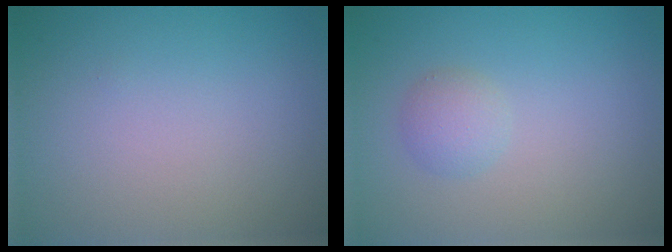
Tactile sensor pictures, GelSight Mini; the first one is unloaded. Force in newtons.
{"total": 1.7, "press": 1.7, "slide": 0.1}